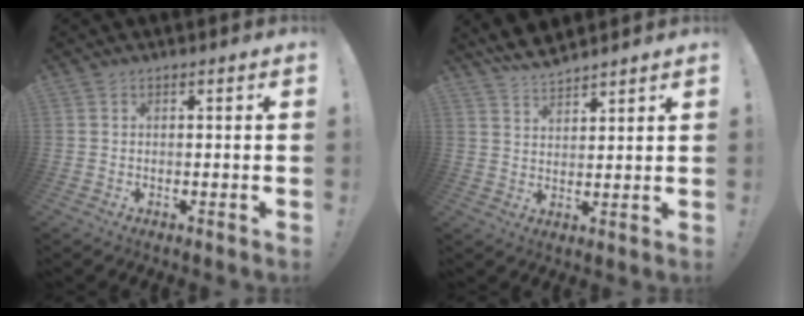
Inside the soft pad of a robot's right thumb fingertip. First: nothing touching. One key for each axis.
{"total": 6.0, "fx": 5.5, "fy": 1.6, "fz": 1.7, "tx": -0.040, "ty": -0.030, "tz": 0.105}